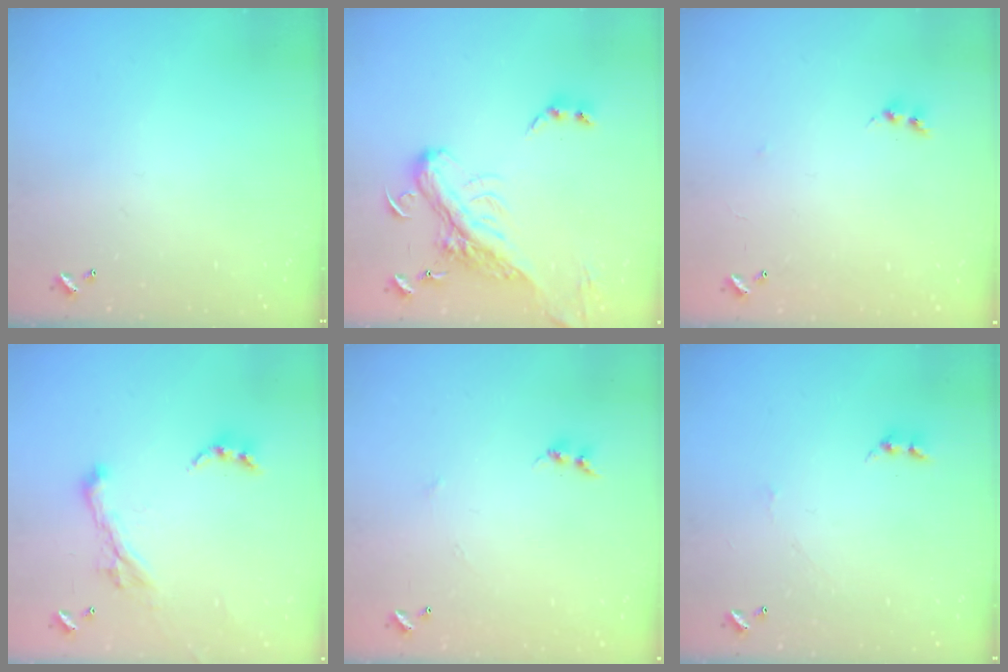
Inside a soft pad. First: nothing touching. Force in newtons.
{"total": 7.9, "press": 7.6, "slide": 2.2}
{"total": 6.3, "press": 6.2, "slide": 0.7}
{"total": 2.8, "press": 2.5, "slide": 1.3}
{"total": 5.8, "press": 5.8, "slide": 0.7}
{"total": 0.9, "press": 0.8, "slide": 0.4}